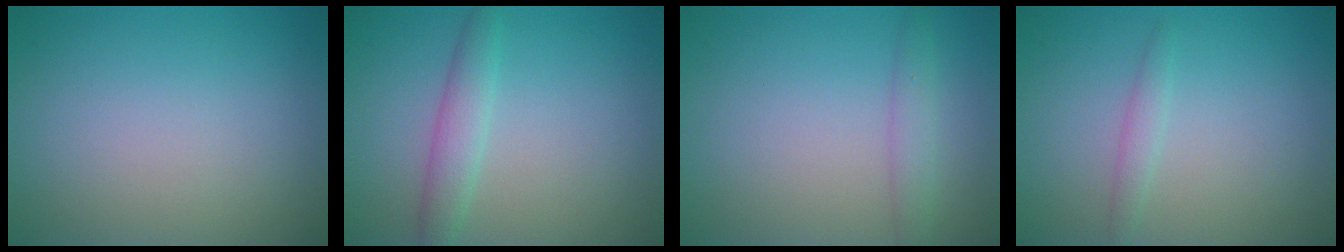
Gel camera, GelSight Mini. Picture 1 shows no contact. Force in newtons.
{"total": 2.5, "press": 2.5, "slide": 0.1}
{"total": 1.7, "press": 1.7, "slide": 0.2}
{"total": 1.2, "press": 1.2, "slide": 0.0}